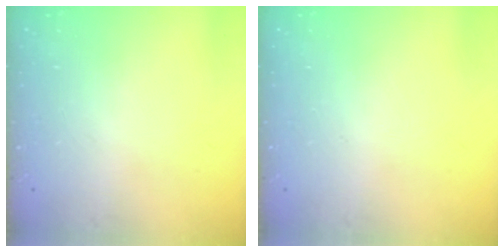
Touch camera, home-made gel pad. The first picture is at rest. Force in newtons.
{"total": 0.0}